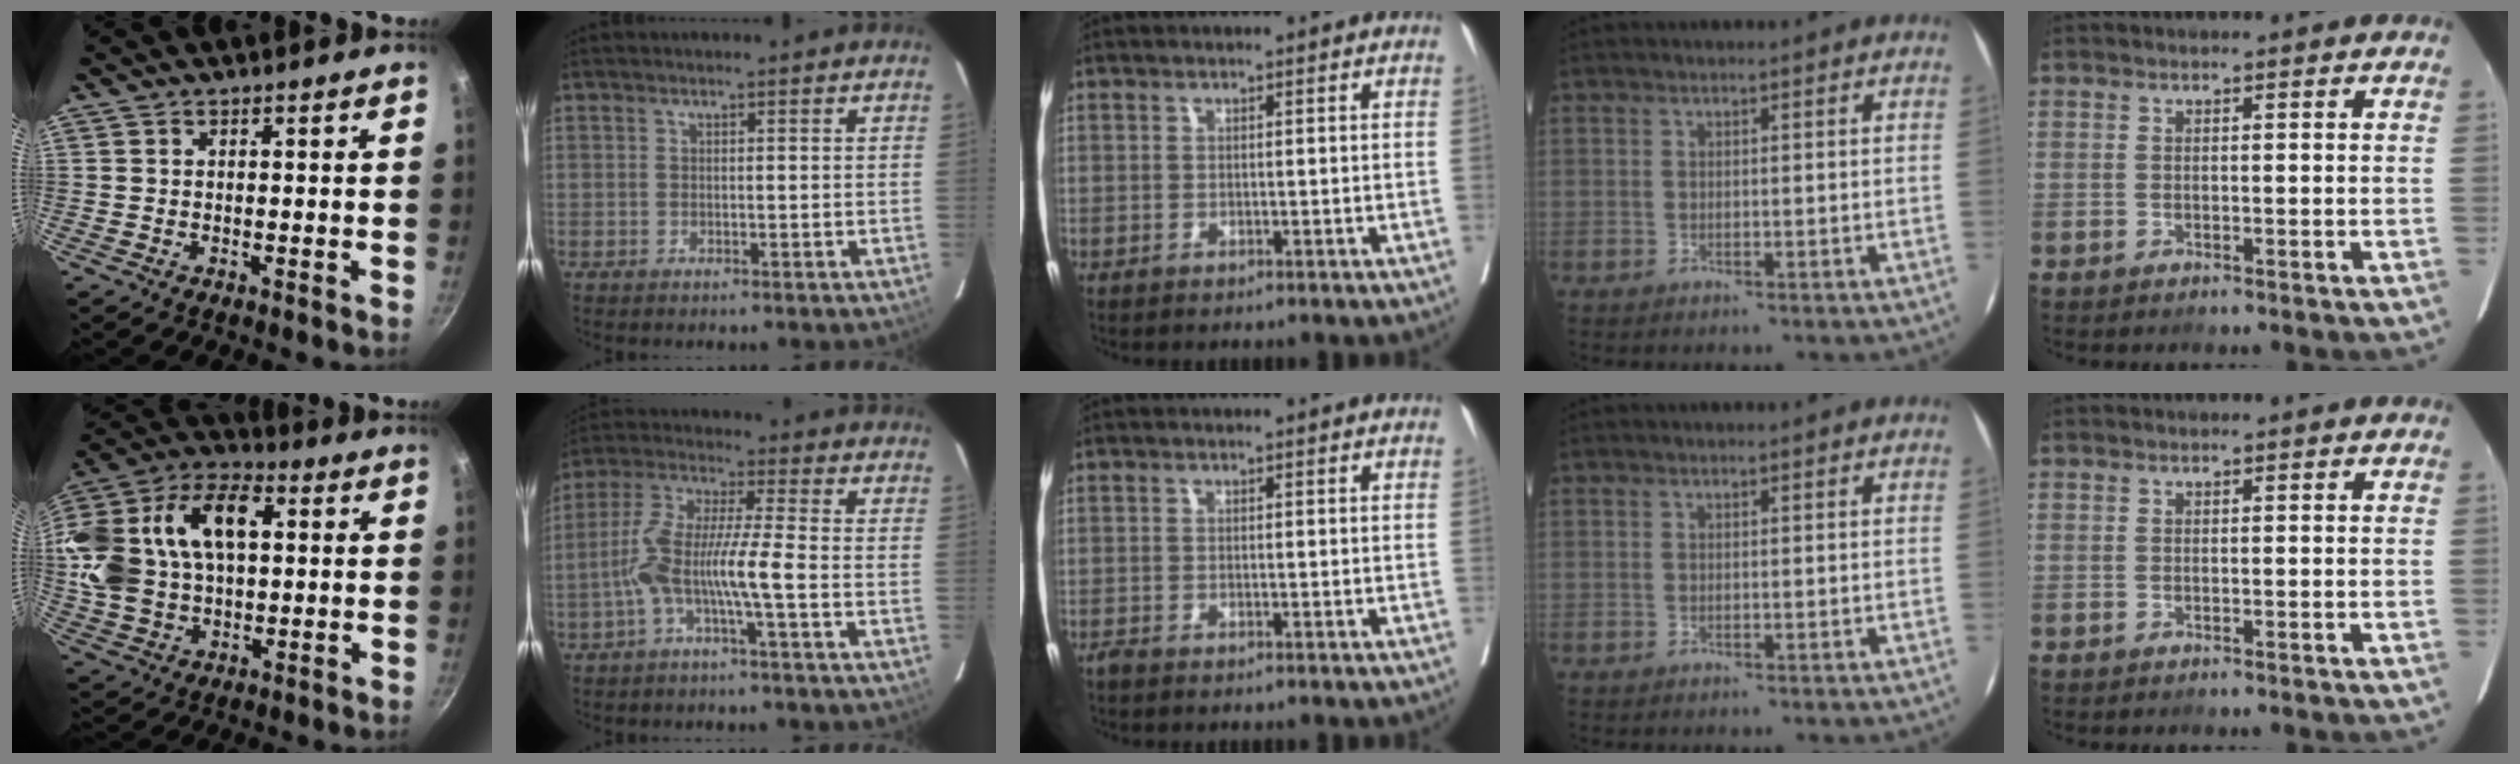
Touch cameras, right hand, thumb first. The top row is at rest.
{"thumb": {"total": 26.4, "force": [4.2, 16.2, 20.4], "torque": [-0.430, 0.037, 0.076]}, "index": {"total": 9.3, "force": [-3.0, 0.0, 8.8], "torque": [-0.183, 0.021, -0.062]}, "middle": {"total": 0.9, "force": [-0.8, -0.1, 0.3], "torque": [-0.012, -0.003, -0.019]}}